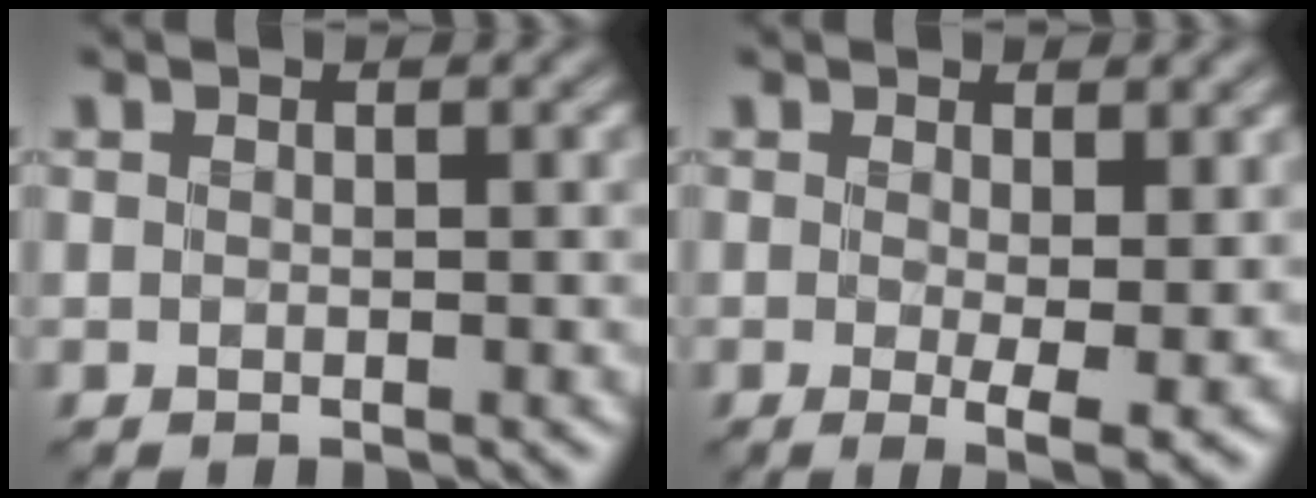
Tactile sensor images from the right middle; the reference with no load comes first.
{"total": 4.0, "force": [0.4, 0.9, 3.8], "torque": [-0.057, -0.016, 0.010]}